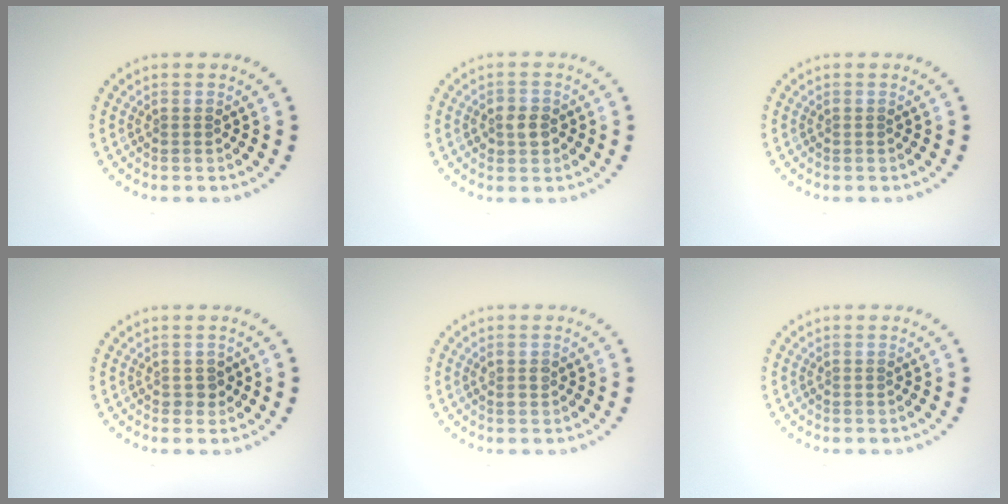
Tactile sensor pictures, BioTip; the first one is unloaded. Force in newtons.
{"total": 1.9, "press": 1.8, "slide": 0.5}
{"total": 0.0}
{"total": 0.9, "press": 0.8, "slide": 0.3}
{"total": 0.9, "press": 0.9, "slide": 0.2}
{"total": 0.0}